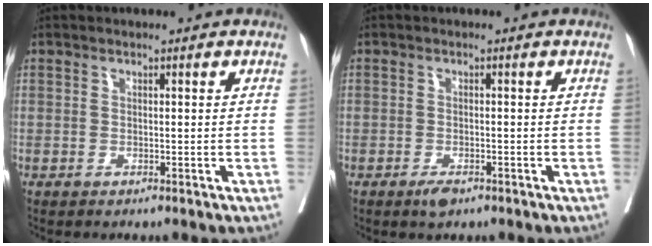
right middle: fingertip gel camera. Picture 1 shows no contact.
{"total": 1.9, "force": [-1.2, 0.7, 1.3], "torque": [-0.022, -0.001, -0.018]}